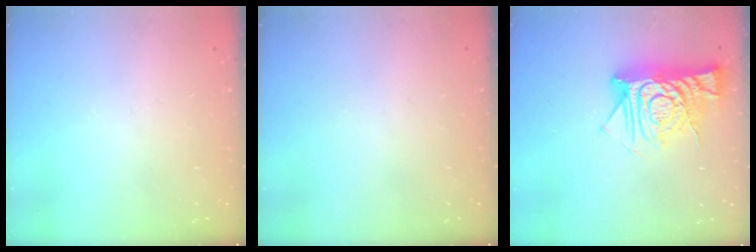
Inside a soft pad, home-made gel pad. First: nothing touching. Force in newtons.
{"total": 0.0}
{"total": 12.6, "press": 12.6, "slide": 1.1}